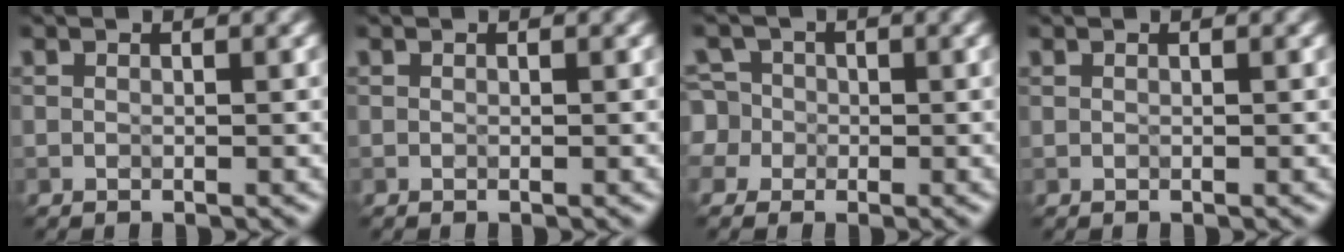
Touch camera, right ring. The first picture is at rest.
{"total": 0.0}
{"total": 5.0, "force": [-0.3, 4.8, 1.4], "torque": [-0.029, 0.029, -0.038]}
{"total": 0.0}